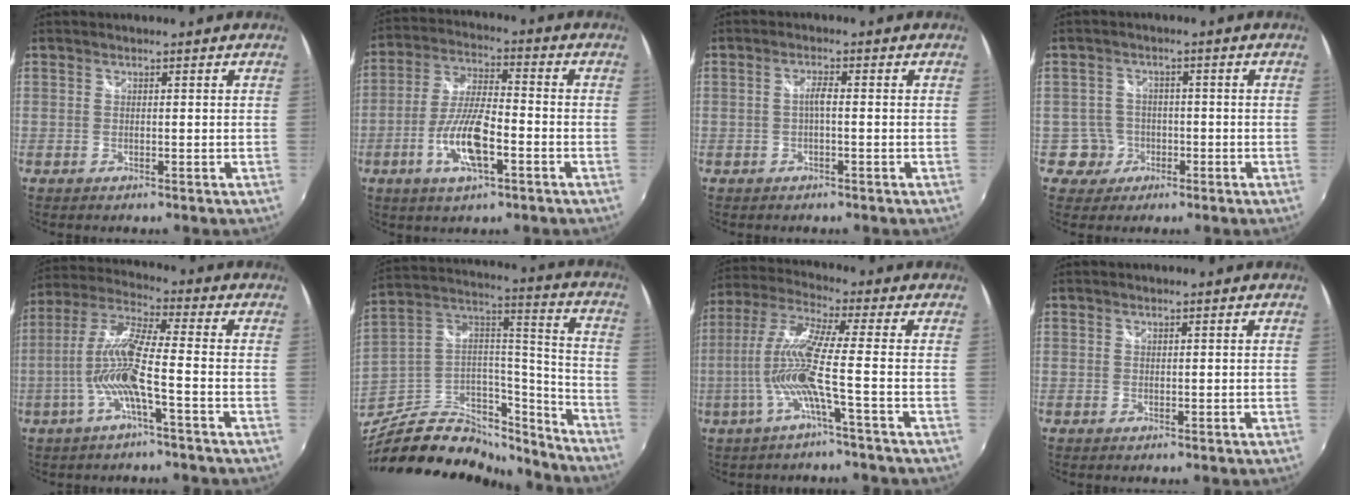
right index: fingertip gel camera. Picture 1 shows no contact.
{"total": 11.3, "force": [-4.4, 3.4, 9.9], "torque": [-0.206, -0.003, -0.083]}
{"total": 1.8, "force": [-0.4, 0.2, 1.7], "torque": [-0.034, 0.005, -0.009]}
{"total": 4.7, "force": [-1.6, 4.4, -0.1], "torque": [-0.002, 0.022, -0.026]}
{"total": 10.8, "force": [-3.7, 0.6, 10.1], "torque": [-0.206, -0.001, -0.068]}
{"total": 27.0, "force": [-21.3, 12.1, 11.3], "torque": [-0.211, 0.062, -0.327]}
{"total": 10.6, "force": [-3.4, -1.3, 9.9], "torque": [-0.189, -0.008, -0.063]}
{"total": 0.0}